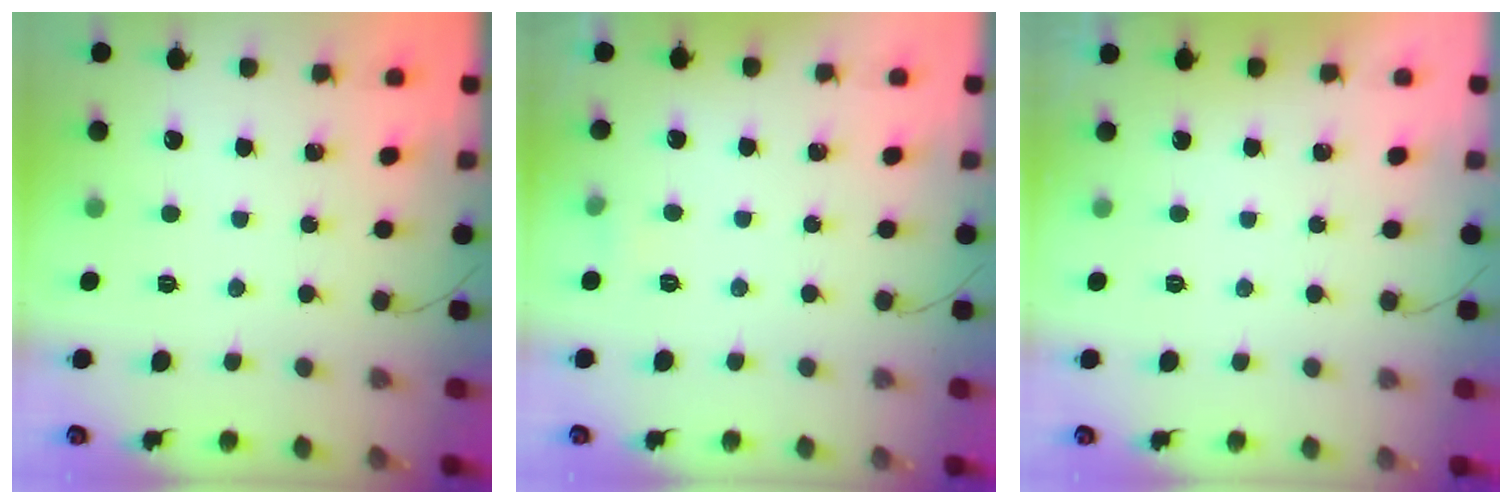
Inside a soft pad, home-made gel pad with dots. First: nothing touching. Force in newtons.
{"total": 6.7, "press": 2.8, "slide": 6.1}
{"total": 0.0}